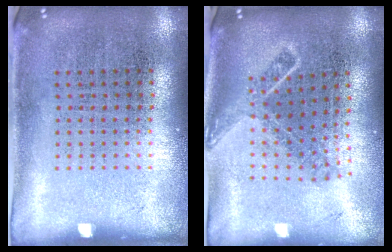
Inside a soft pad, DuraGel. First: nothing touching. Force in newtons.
{"total": 1.8, "press": 1.3, "slide": 1.3}